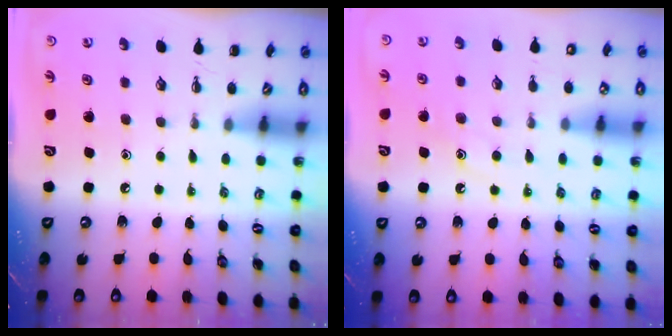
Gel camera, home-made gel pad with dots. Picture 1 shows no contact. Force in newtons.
{"total": 10.3, "press": 10.2, "slide": 1.4}